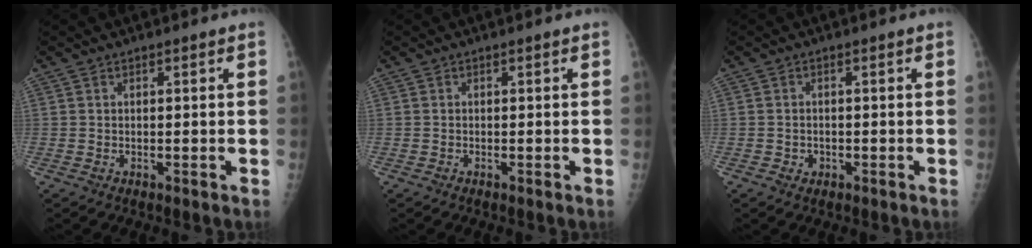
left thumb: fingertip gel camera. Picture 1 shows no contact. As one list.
[{"total": 0.0}, {"total": 1.2, "force": [-0.4, 1.1, 0.4], "torque": [-0.002, 0.003, -0.003]}]